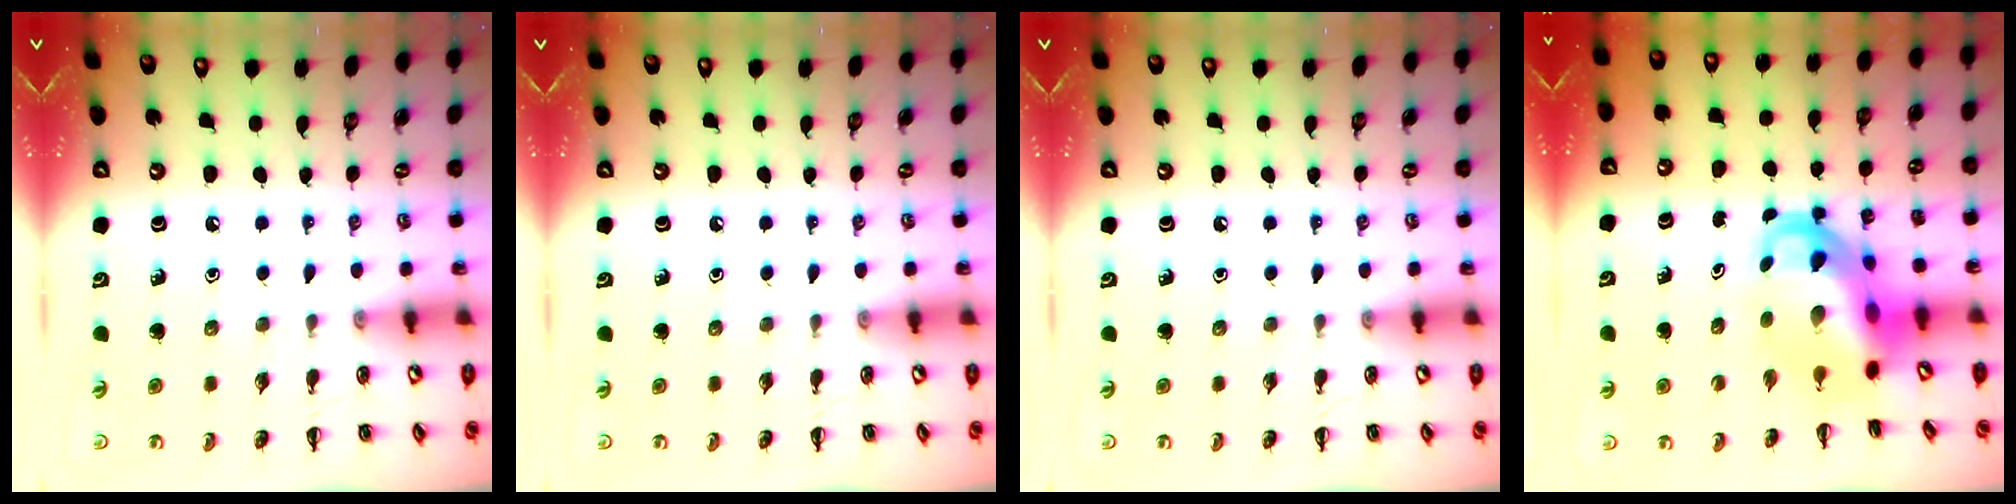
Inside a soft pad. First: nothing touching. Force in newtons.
{"total": 0.0}
{"total": 0.0}
{"total": 8.6, "press": 8.3, "slide": 2.3}